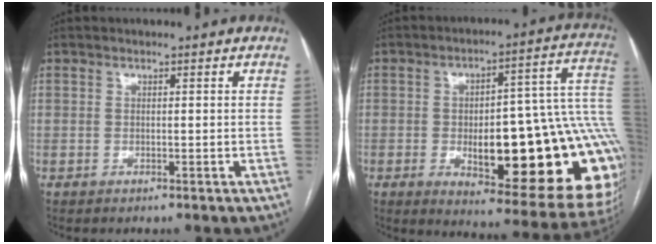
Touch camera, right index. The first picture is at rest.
{"total": 29.1, "force": [-4.7, 7.7, 27.6], "torque": [-0.258, 0.026, -0.048]}